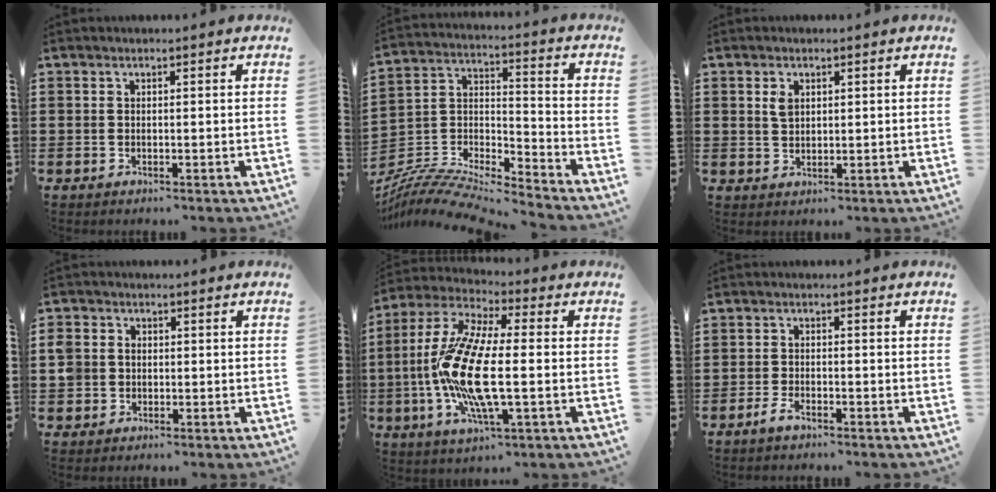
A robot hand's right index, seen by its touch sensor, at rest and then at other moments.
{"total": 9.3, "force": [-9.0, 1.0, 2.1], "torque": [-0.047, 0.005, -0.184]}
{"total": 2.2, "force": [0.9, 1.3, 1.4], "torque": [-0.033, 0.002, 0.017]}
{"total": 2.8, "force": [-0.2, 2.7, 0.9], "torque": [-0.035, 0.008, -0.008]}
{"total": 14.2, "force": [-1.9, 4.3, 13.4], "torque": [-0.308, -0.023, -0.043]}
{"total": 2.0, "force": [-1.5, 0.5, 1.1], "torque": [-0.028, -0.001, -0.033]}